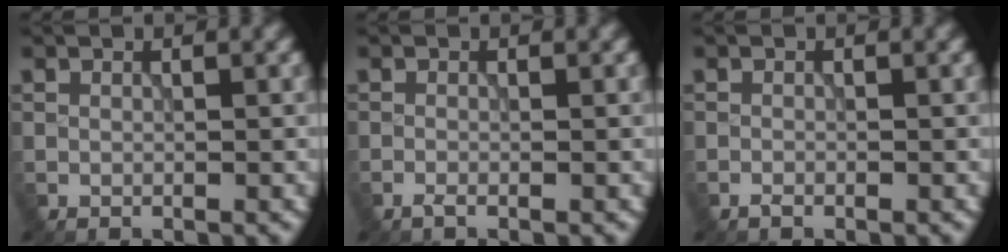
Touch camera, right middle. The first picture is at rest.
{"total": 0.9, "force": [-0.6, 0.2, 0.6], "torque": [-0.013, 0.000, -0.012]}
{"total": 0.6, "force": [-0.5, 0.3, 0.3], "torque": [-0.005, 0.001, -0.010]}